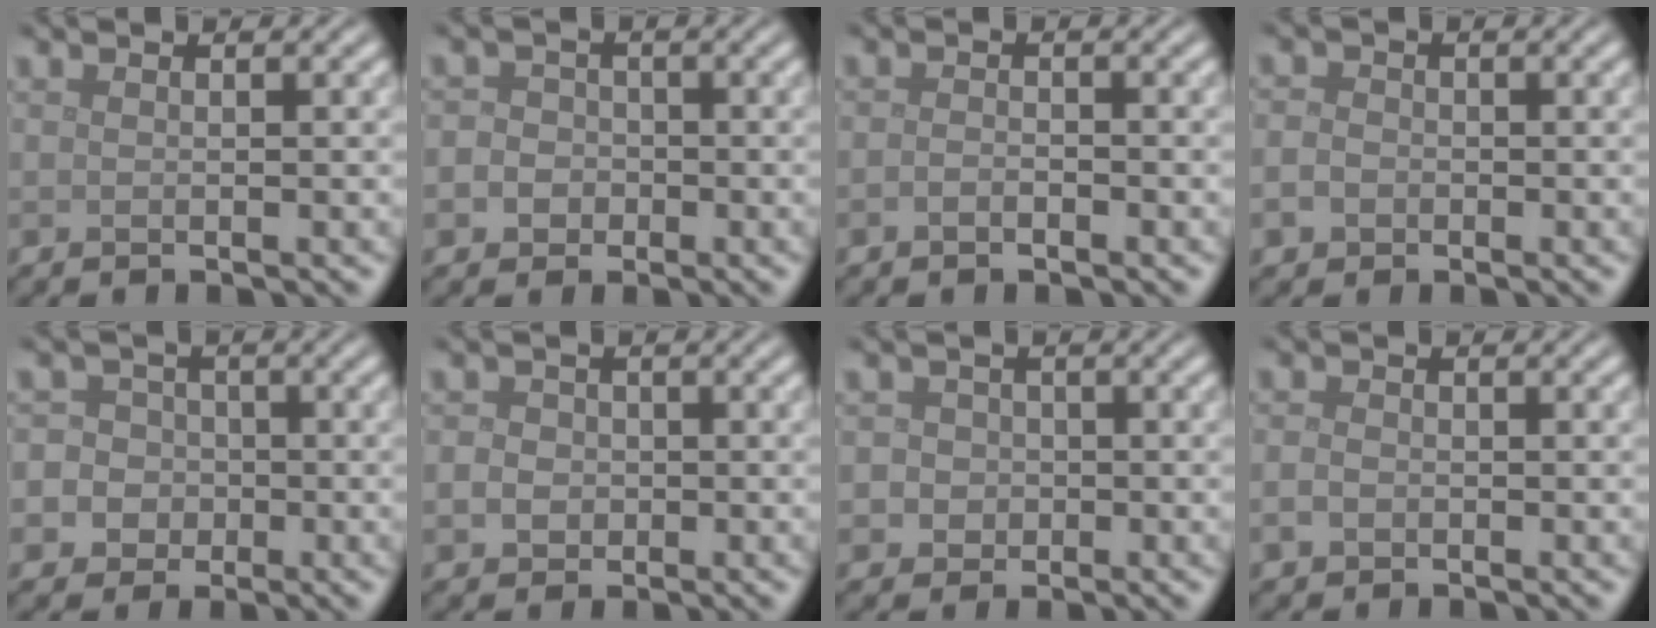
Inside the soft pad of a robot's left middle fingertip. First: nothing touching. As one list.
[{"total": 3.8, "force": [-1.3, 3.4, 1.0], "torque": [0.003, 0.004, -0.042]}, {"total": 1.0, "force": [-0.6, 0.5, 0.6], "torque": [-0.013, 0.002, -0.014]}, {"total": 2.2, "force": [-0.7, 1.8, 0.9], "torque": [-0.007, 0.001, -0.017]}, {"total": 8.0, "force": [-2.4, 7.5, 1.6], "torque": [-0.037, -0.006, -0.074]}, {"total": 3.1, "force": [-0.5, 2.8, 1.2], "torque": [-0.011, 0.007, -0.026]}, {"total": 3.7, "force": [-0.6, 3.5, 1.0], "torque": [0.005, 0.015, -0.031]}, {"total": 1.3, "force": [-0.5, 1.0, 0.6], "torque": [-0.013, 0.000, -0.015]}]